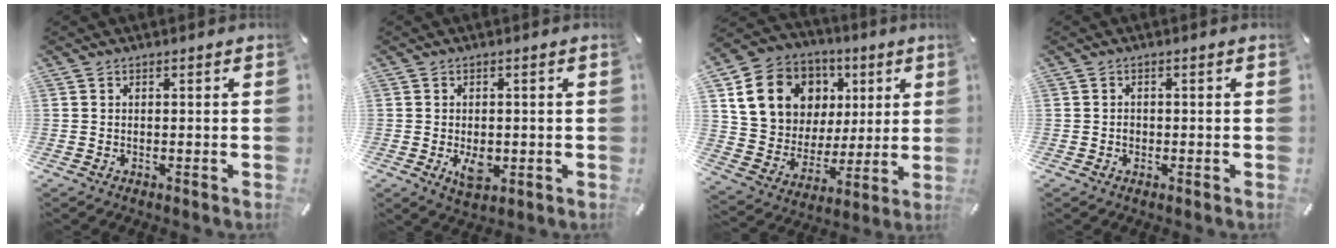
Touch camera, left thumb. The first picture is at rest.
{"total": 5.2, "force": [-0.9, 3.2, 4.0], "torque": [-0.069, -0.009, -0.018]}
{"total": 17.2, "force": [6.9, 14.1, 7.0], "torque": [-0.126, -0.018, 0.142]}
{"total": 1.1, "force": [-0.2, 0.9, 0.5], "torque": [-0.009, 0.005, -0.005]}